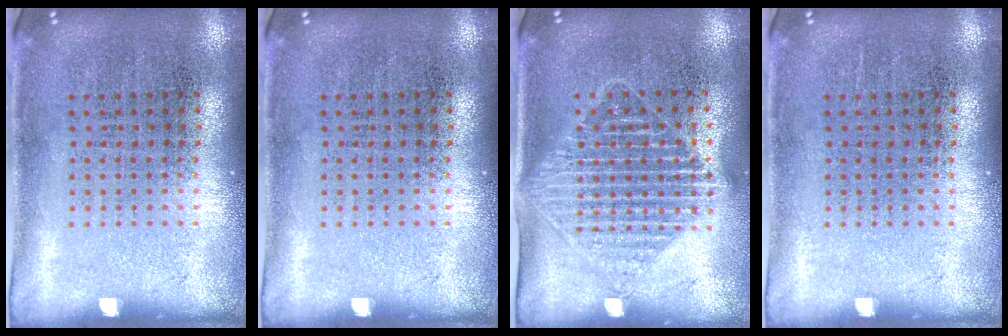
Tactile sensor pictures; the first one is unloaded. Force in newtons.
{"total": 0.0}
{"total": 1.7, "press": 1.4, "slide": 1.0}
{"total": 0.0}